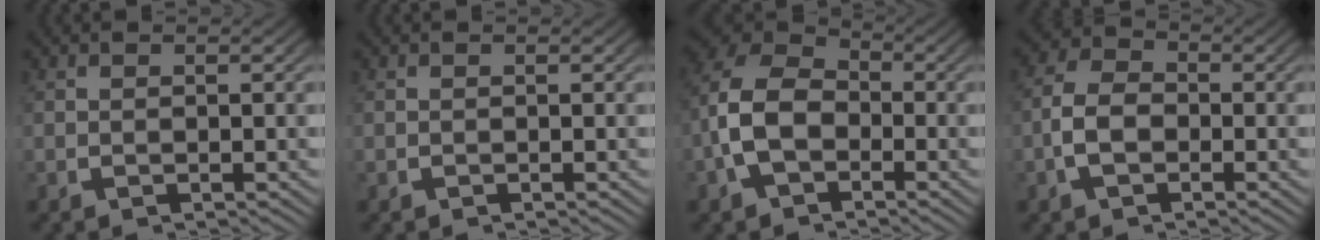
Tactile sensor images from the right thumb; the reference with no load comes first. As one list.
[{"total": 0.0}, {"total": 9.4, "force": [-0.9, 7.1, 6.0], "torque": [-0.131, -0.021, -0.011]}, {"total": 4.5, "force": [-0.9, 3.2, 3.1], "torque": [-0.063, -0.011, -0.017]}]